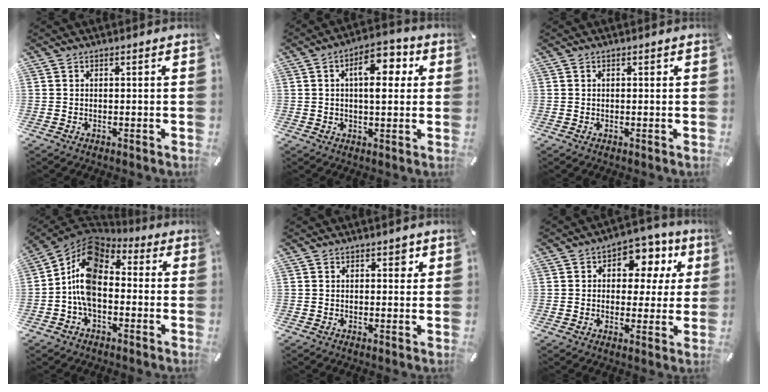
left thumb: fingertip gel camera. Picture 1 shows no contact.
{"total": 9.7, "force": [2.9, 4.8, 8.0], "torque": [-0.109, -0.004, 0.041]}
{"total": 0.5, "force": [0.1, 0.4, 0.3], "torque": [-0.007, 0.003, 0.001]}
{"total": 12.4, "force": [-1.8, 8.2, 9.1], "torque": [-0.206, 0.007, -0.042]}
{"total": 2.3, "force": [0.9, 1.4, 1.6], "torque": [-0.012, -0.001, 0.009]}
{"total": 9.9, "force": [3.4, 7.2, 5.8], "torque": [-0.077, -0.013, 0.054]}